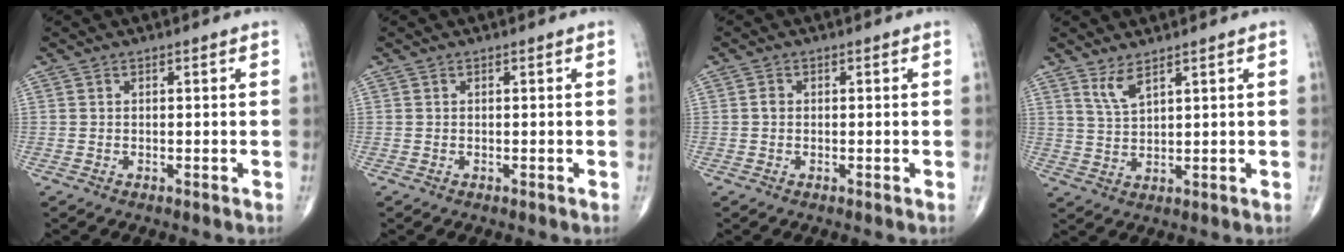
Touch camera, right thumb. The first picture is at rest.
{"total": 0.0}
{"total": 1.0, "force": [0.0, 0.8, 0.5], "torque": [-0.006, 0.002, -0.003]}
{"total": 3.9, "force": [2.8, 0.9, 2.6], "torque": [-0.053, -0.023, 0.062]}